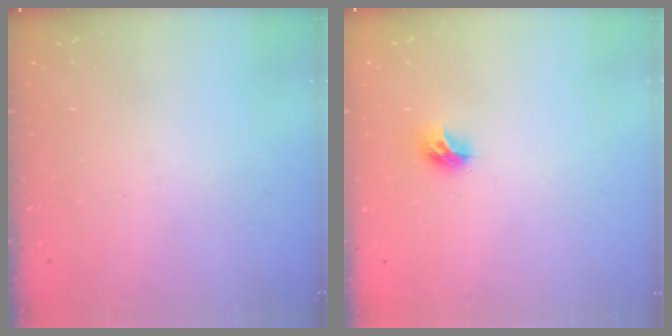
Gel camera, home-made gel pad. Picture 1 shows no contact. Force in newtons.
{"total": 7.5, "press": 7.4, "slide": 0.7}